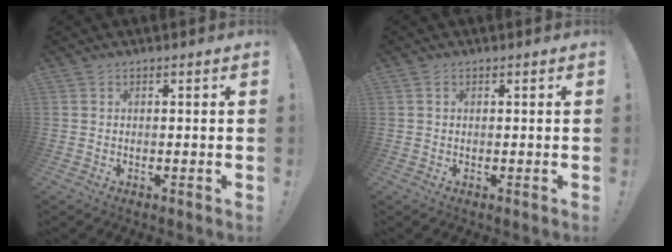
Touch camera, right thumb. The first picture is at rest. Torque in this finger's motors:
{"motor_torque": [0.18, -0.34, -0.34, 0.14, -0.04]}